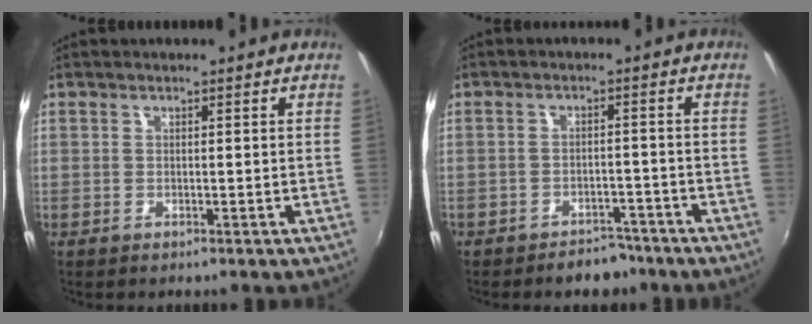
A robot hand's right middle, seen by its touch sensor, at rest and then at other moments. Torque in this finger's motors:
{"motor_torque": [-0.08, 0.08, 0.02, 0.00]}